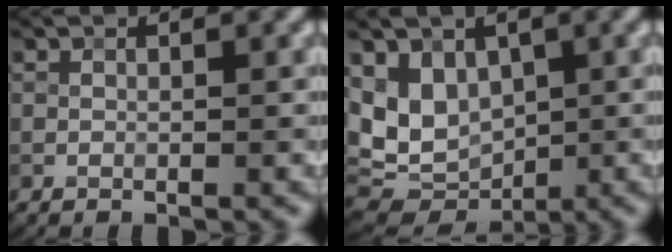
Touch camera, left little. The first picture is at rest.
{"total": 6.4, "force": [1.2, 4.8, 4.1], "torque": [-0.078, -0.013, 0.024]}